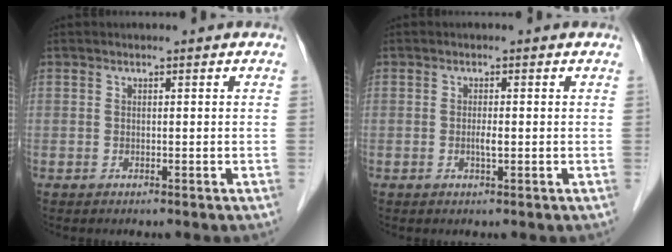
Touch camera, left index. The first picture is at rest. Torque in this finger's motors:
{"motor_torque": [0.40, 0.29, 0.02, 0.03]}